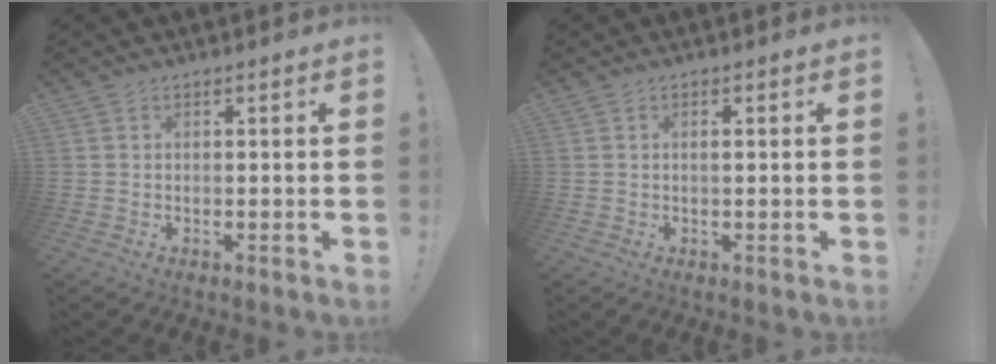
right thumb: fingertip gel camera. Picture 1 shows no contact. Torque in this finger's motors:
{"motor_torque": [-0.42, -0.15, -0.55, 0.18, 0.07]}